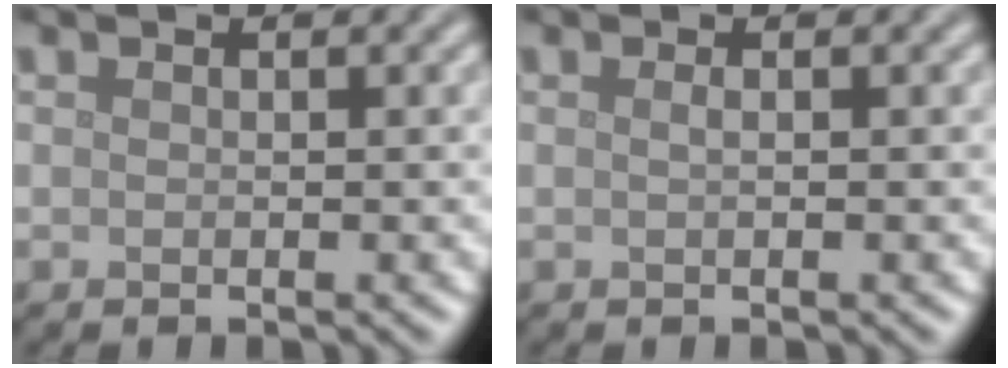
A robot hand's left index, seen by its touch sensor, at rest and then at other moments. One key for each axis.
{"total": 0.6, "fx": 0.1, "fy": 0.2, "fz": 0.6, "tx": -0.009, "ty": 0.005, "tz": 0.001}